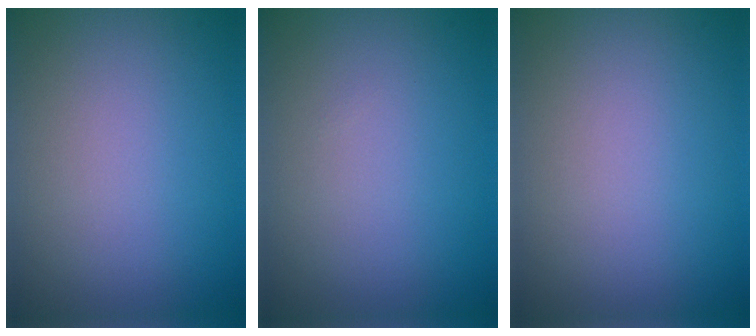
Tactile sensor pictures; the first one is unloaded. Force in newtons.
{"total": 0.0}
{"total": 0.0}